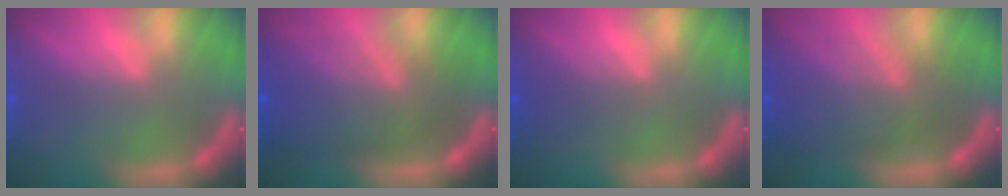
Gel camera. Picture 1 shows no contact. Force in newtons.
{"total": 8.6}
{"total": 2.0}
{"total": 7.6}